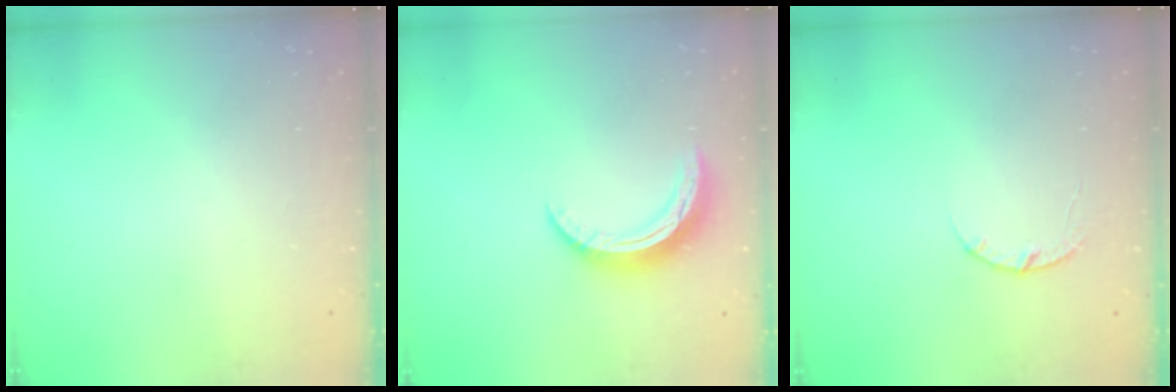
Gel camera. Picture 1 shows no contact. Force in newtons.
{"total": 9.3, "press": 9.3, "slide": 0.3}
{"total": 3.6, "press": 3.5, "slide": 0.5}